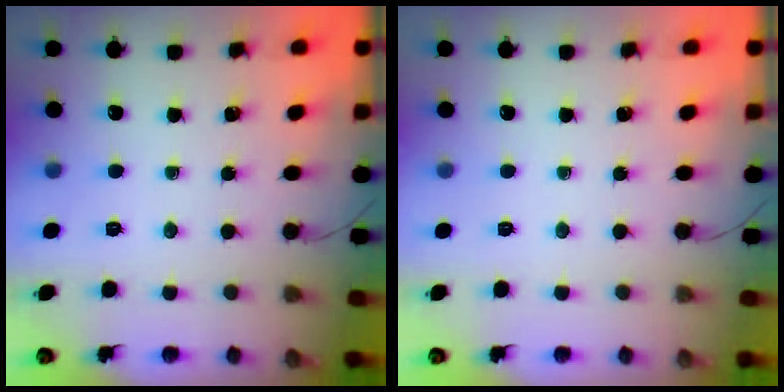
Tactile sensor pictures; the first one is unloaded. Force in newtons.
{"total": 0.0}